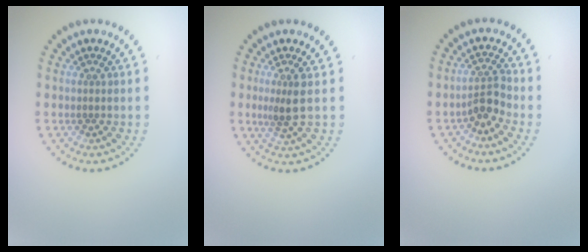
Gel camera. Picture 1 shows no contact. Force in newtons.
{"total": 2.2, "press": 1.7, "slide": 1.4}
{"total": 2.4, "press": 1.8, "slide": 1.5}